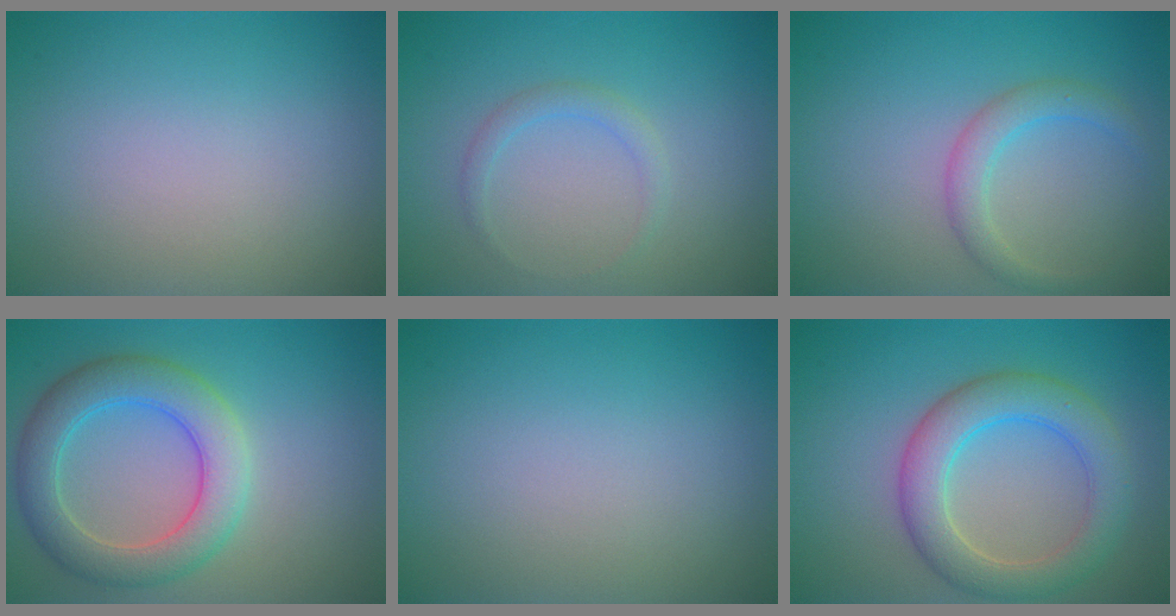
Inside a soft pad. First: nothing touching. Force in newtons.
{"total": 1.3, "press": 1.3, "slide": 0.1}
{"total": 2.3, "press": 2.3, "slide": 0.0}
{"total": 5.7, "press": 5.7, "slide": 0.1}
{"total": 0.0}
{"total": 5.4, "press": 5.4, "slide": 0.1}